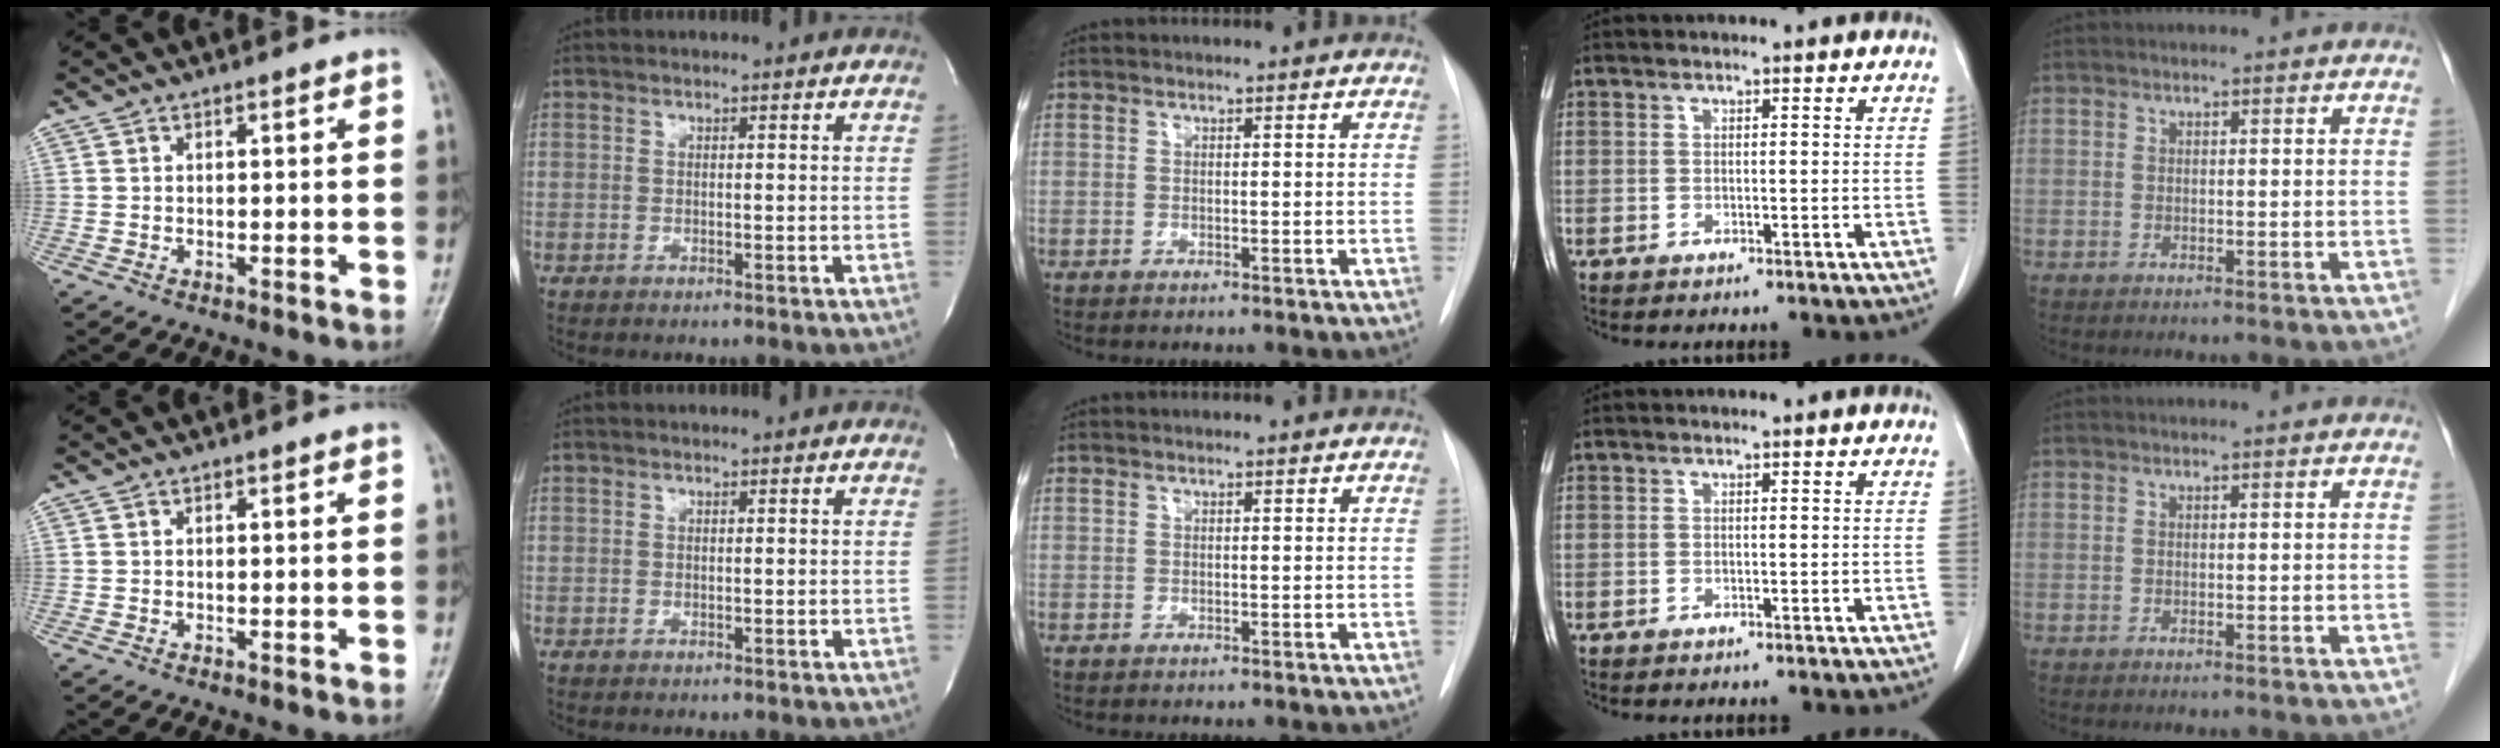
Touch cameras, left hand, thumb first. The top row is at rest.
{}